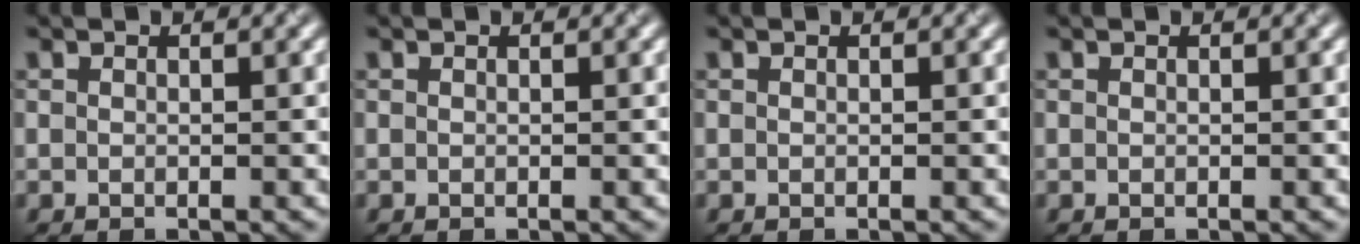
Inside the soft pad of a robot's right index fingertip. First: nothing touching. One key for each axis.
{"total": 0.0}
{"total": 0.0}
{"total": 0.0}